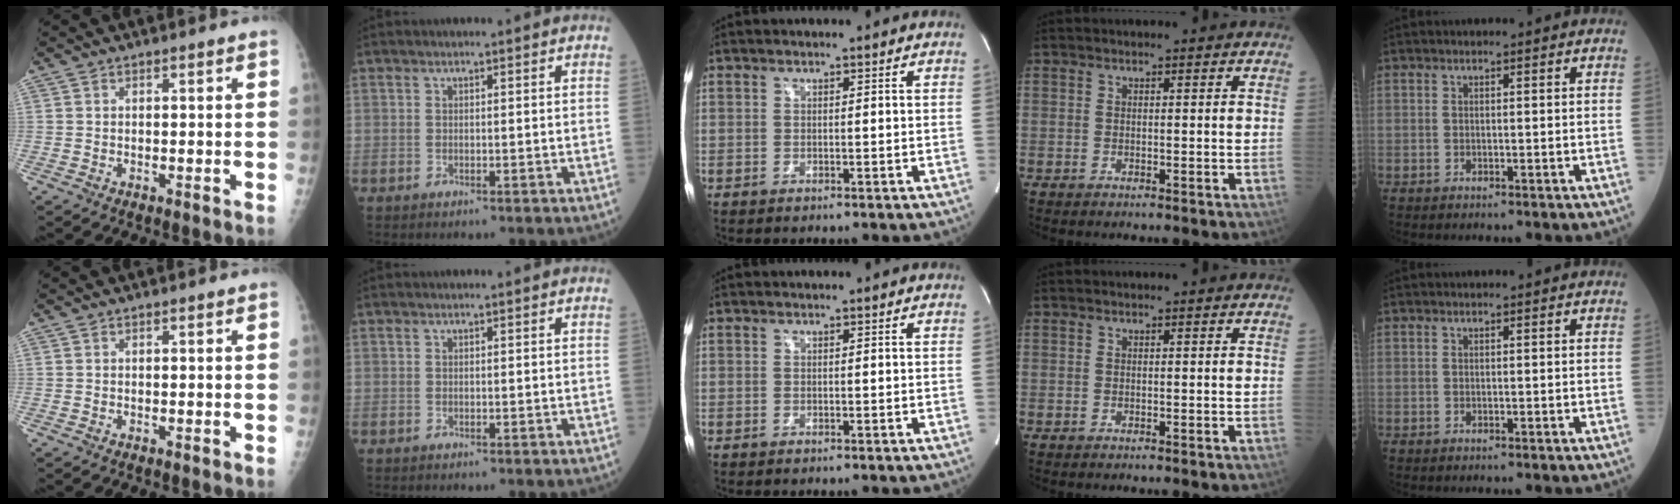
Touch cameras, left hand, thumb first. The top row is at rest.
{}